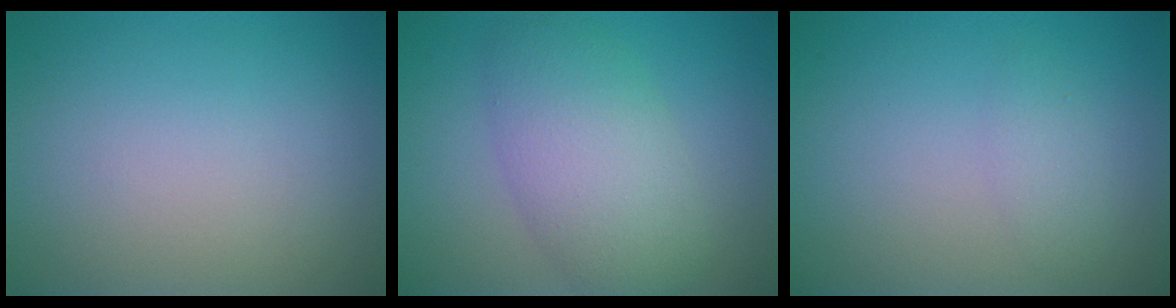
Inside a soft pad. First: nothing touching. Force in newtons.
{"total": 6.2, "press": 6.2, "slide": 0.3}
{"total": 1.3, "press": 1.3, "slide": 0.0}